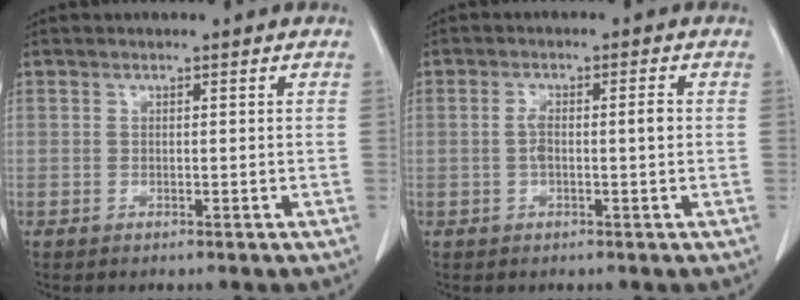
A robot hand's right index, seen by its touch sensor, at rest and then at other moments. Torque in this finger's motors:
{"motor_torque": [0.07, 0.03, 0.05, 0.02]}